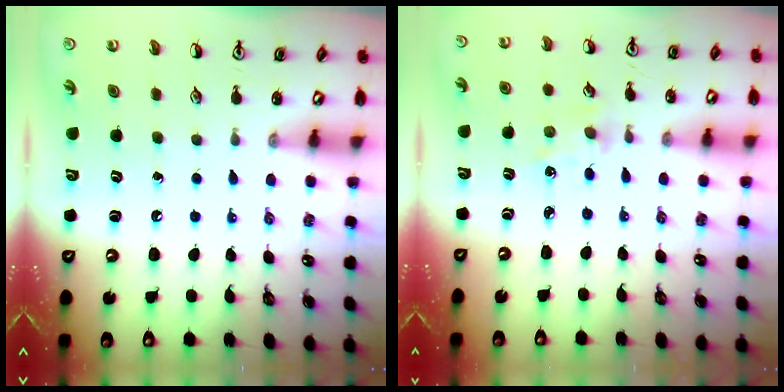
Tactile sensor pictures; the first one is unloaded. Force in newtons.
{"total": 0.9, "press": 0.9, "slide": 0.2}